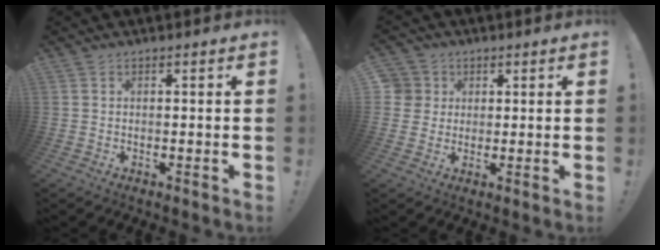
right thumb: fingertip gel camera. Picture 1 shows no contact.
{"total": 4.7, "force": [1.3, 4.4, 0.7], "torque": [-0.012, -0.002, 0.025]}